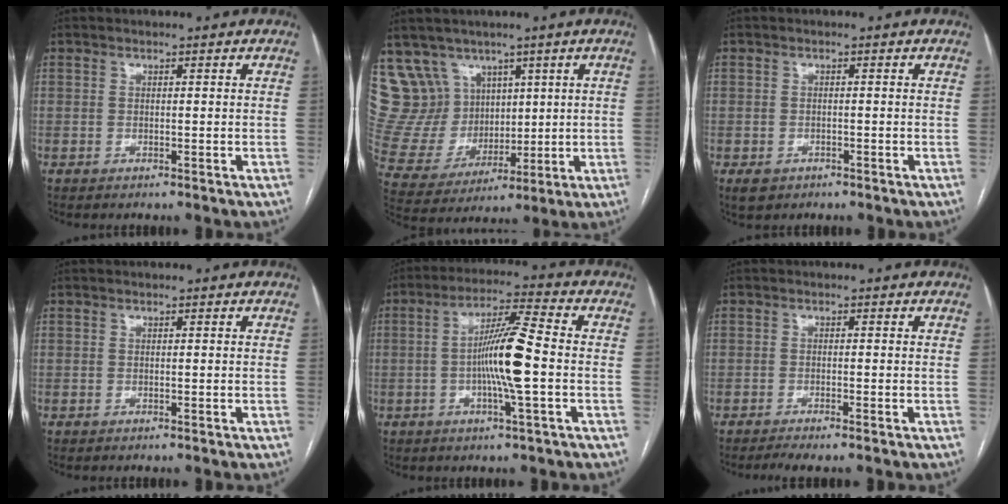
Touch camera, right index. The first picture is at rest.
{"total": 13.4, "force": [8.1, 10.1, 3.1], "torque": [-0.079, 0.054, 0.185]}
{"total": 2.3, "force": [-1.3, 1.8, 0.7], "torque": [-0.009, 0.003, -0.014]}
{"total": 0.0}
{"total": 10.1, "force": [-1.3, 0.0, 10.0], "torque": [-0.182, 0.004, -0.032]}
{"total": 1.8, "force": [-1.4, -0.2, 1.0], "torque": [-0.012, 0.001, -0.021]}